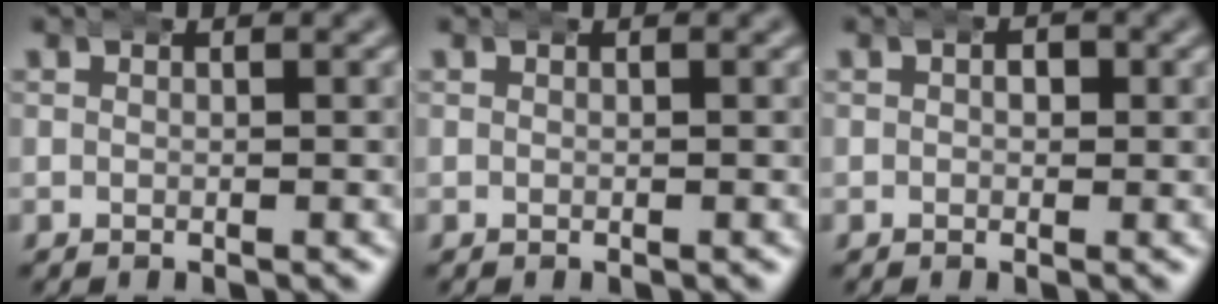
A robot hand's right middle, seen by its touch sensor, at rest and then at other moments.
{"total": 0.0}
{"total": 1.5, "force": [0.4, 1.0, 1.0], "torque": [-0.008, -0.001, 0.004]}